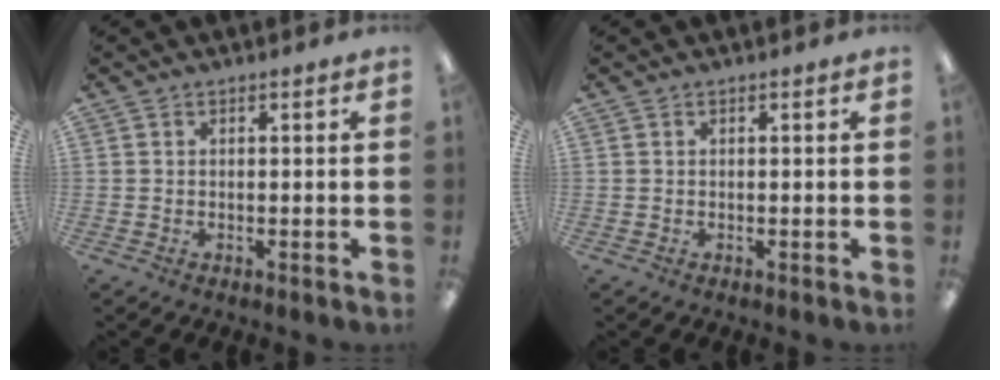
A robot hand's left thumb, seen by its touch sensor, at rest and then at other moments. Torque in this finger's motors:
{"motor_torque": [0.00, 0.00, -0.01, -0.01, 0.00]}